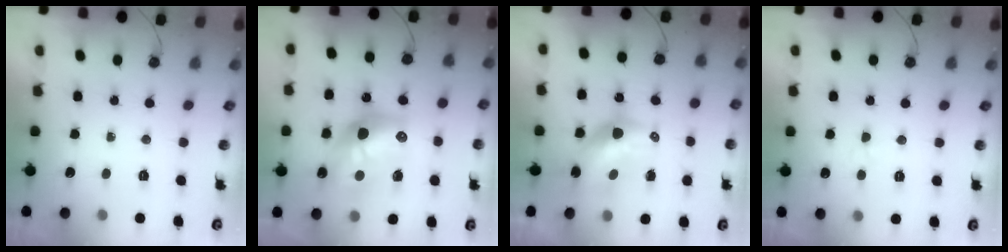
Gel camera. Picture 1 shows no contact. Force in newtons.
{"total": 16.5, "press": 16.5, "slide": 1.4}
{"total": 11.5, "press": 11.5, "slide": 1.1}
{"total": 2.9, "press": 2.8, "slide": 0.5}